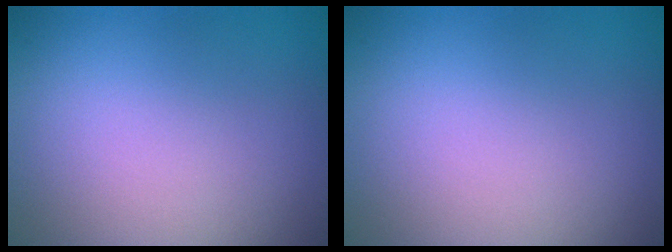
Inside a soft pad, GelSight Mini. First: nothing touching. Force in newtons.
{"total": 0.0}